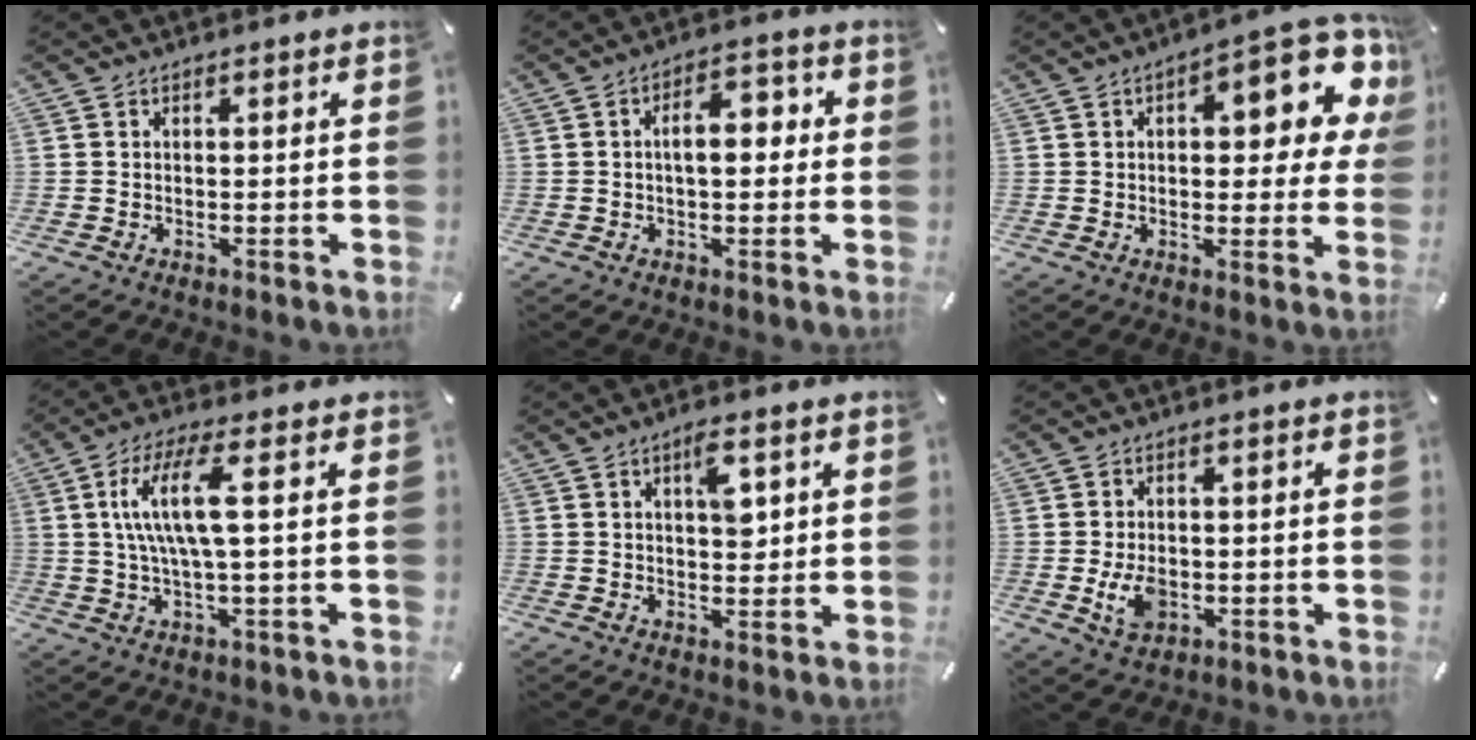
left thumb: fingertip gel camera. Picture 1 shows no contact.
{"total": 7.3, "force": [0.4, 4.2, 6.0], "torque": [-0.083, 0.004, -0.002]}
{"total": 14.5, "force": [4.8, 6.4, 12.0], "torque": [-0.134, -0.035, 0.074]}
{"total": 11.4, "force": [2.0, 2.9, 10.8], "torque": [-0.223, -0.003, 0.028]}
{"total": 6.9, "force": [2.4, 3.5, 5.4], "torque": [-0.066, -0.010, 0.031]}
{"total": 6.1, "force": [-1.1, 4.3, 4.1], "torque": [-0.088, -0.005, -0.021]}